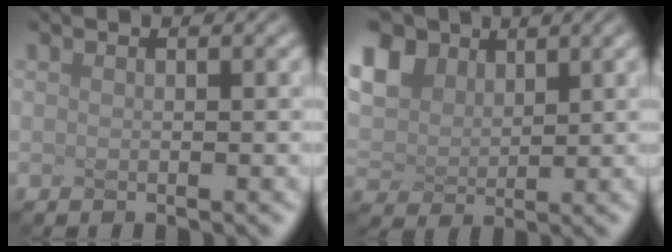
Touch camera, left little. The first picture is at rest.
{"total": 3.4, "force": [2.1, 2.3, 1.4], "torque": [-0.087, 0.008, 0.074]}